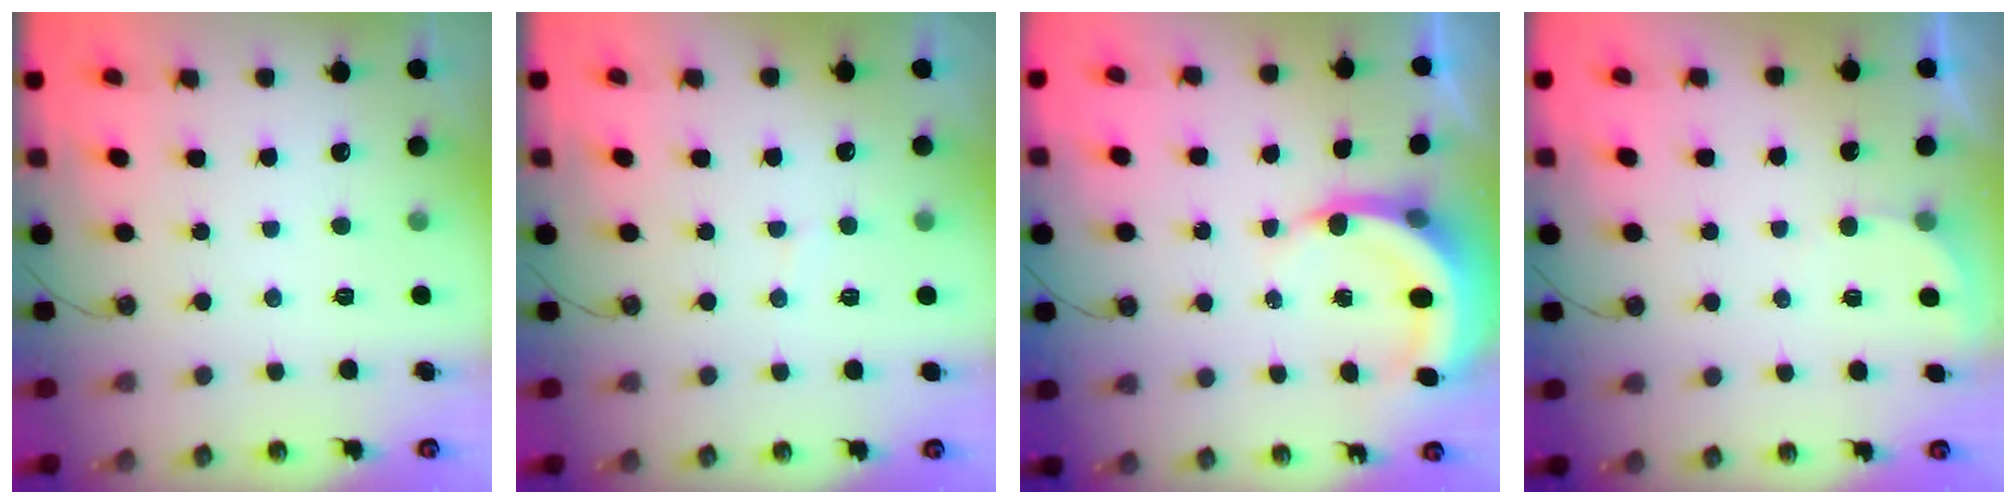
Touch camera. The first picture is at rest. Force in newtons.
{"total": 2.7, "press": 2.4, "slide": 1.2}
{"total": 5.5, "press": 5.5, "slide": 0.9}
{"total": 1.4, "press": 1.4, "slide": 0.1}